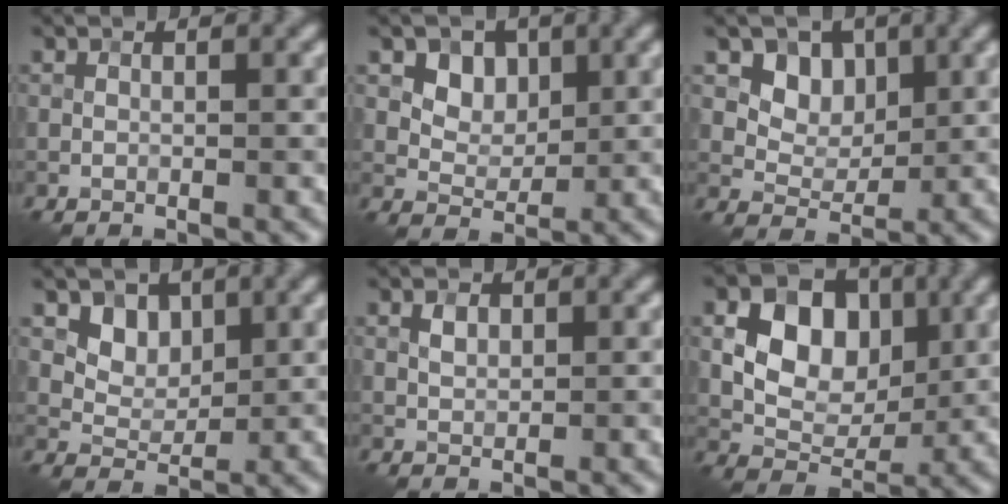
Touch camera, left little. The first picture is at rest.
{"total": 3.0, "force": [1.2, 2.4, 1.5], "torque": [-0.026, -0.006, 0.021]}
{"total": 3.8, "force": [1.7, 2.9, 1.8], "torque": [-0.032, -0.017, 0.038]}
{"total": 3.2, "force": [1.6, 2.4, 1.4], "torque": [-0.028, -0.018, 0.038]}
{"total": 1.3, "force": [0.5, 0.9, 0.9], "torque": [-0.014, 0.001, 0.009]}
{"total": 7.4, "force": [1.6, 5.3, 5.0], "torque": [-0.080, 0.001, 0.023]}